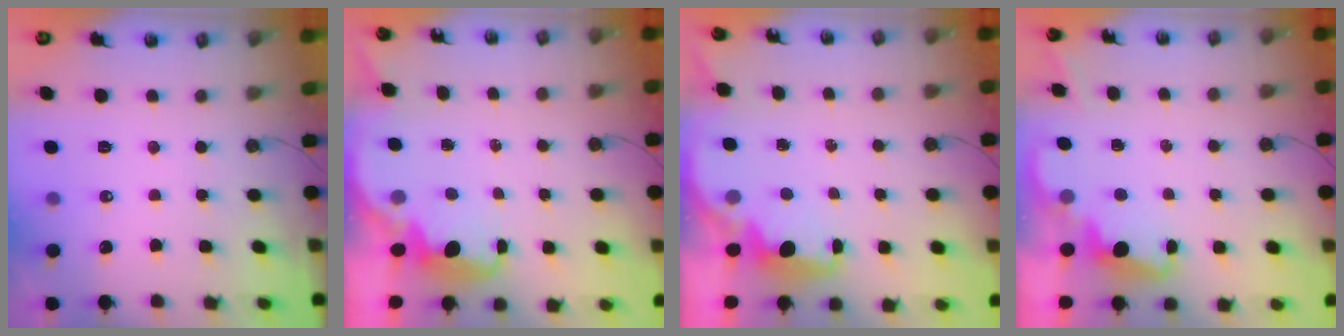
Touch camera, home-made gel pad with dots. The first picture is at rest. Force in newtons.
{"total": 2.7, "press": 2.7, "slide": 0.4}
{"total": 2.1, "press": 2.1, "slide": 0.5}
{"total": 1.9, "press": 1.9, "slide": 0.6}